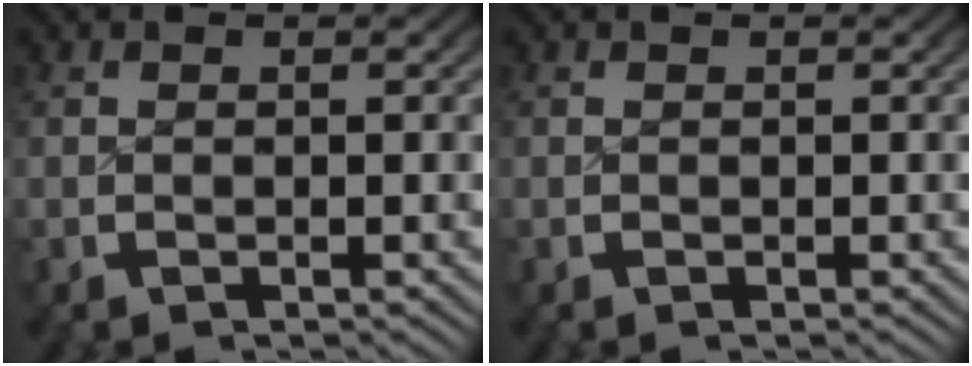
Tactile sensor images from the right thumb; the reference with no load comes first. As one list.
[{"total": 1.1, "force": [0.0, -0.8, -0.7], "torque": [0.015, 0.001, 0.002]}]